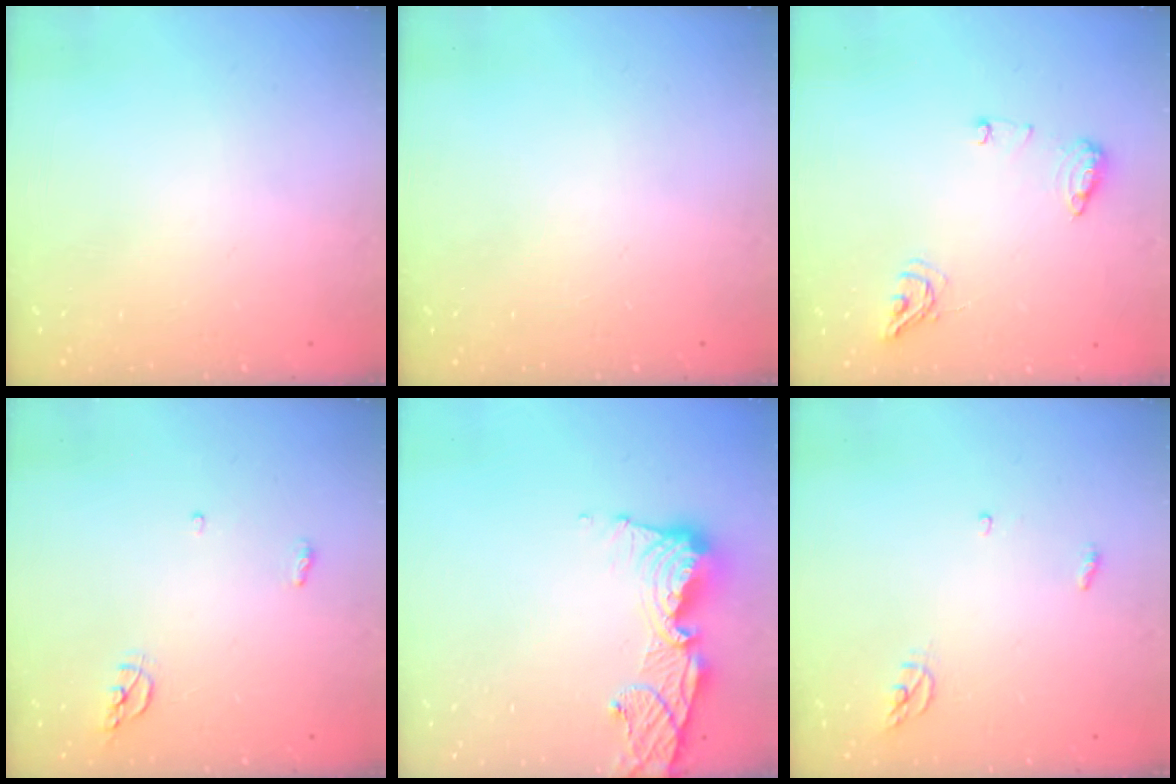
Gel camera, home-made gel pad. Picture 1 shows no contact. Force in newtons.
{"total": 0.0}
{"total": 8.8, "press": 8.8, "slide": 0.5}
{"total": 7.2, "press": 5.3, "slide": 4.9}
{"total": 13.3, "press": 13.2, "slide": 1.6}
{"total": 3.5, "press": 3.5, "slide": 0.2}